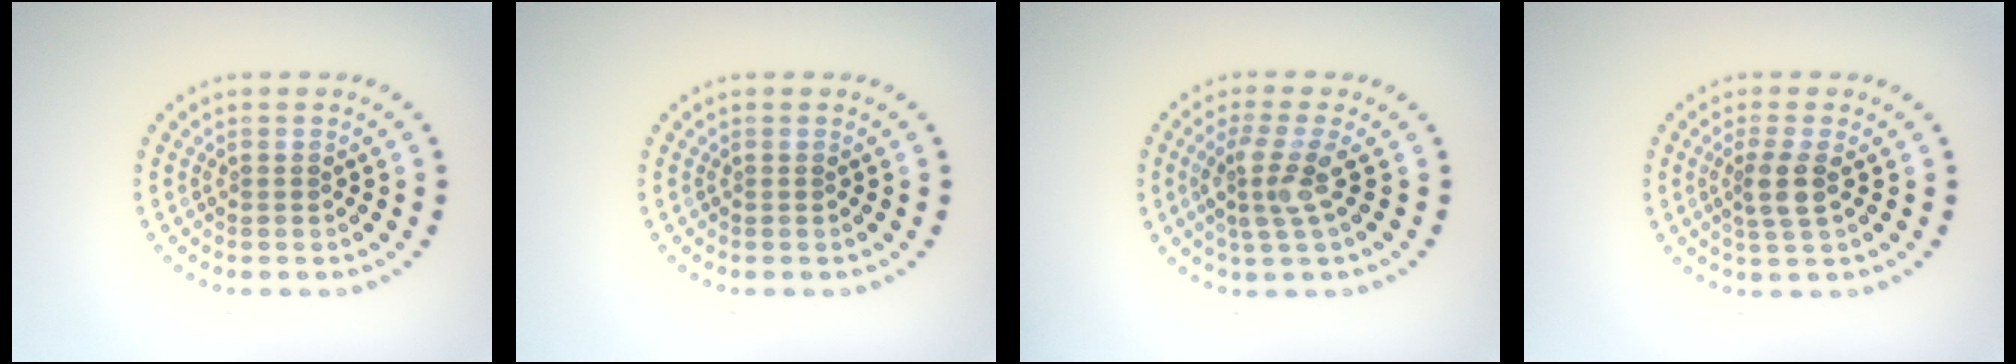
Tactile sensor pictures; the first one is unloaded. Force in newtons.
{"total": 0.0}
{"total": 3.2, "press": 2.7, "slide": 1.8}
{"total": 2.3, "press": 2.0, "slide": 1.2}